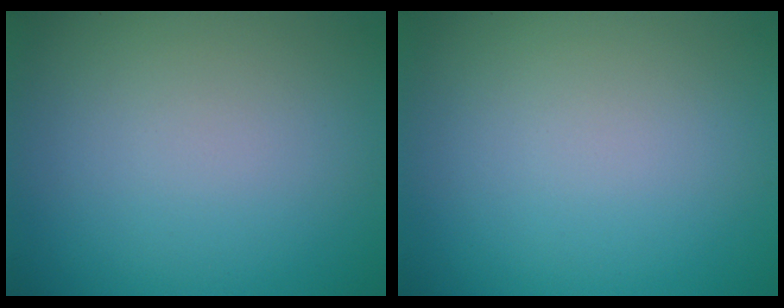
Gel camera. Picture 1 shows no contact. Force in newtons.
{"total": 0.0}